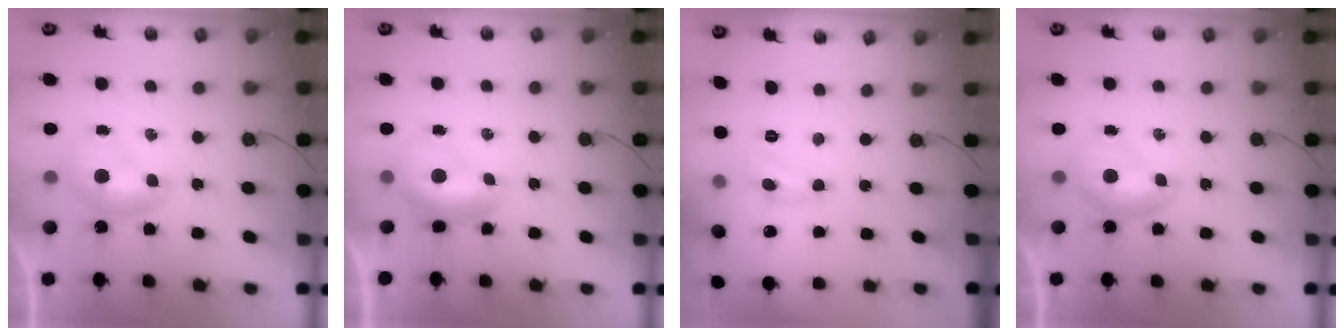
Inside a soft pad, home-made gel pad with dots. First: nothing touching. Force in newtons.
{"total": 0.6, "press": 0.5, "slide": 0.4}
{"total": 1.9, "press": 1.9, "slide": 0.2}
{"total": 0.0}